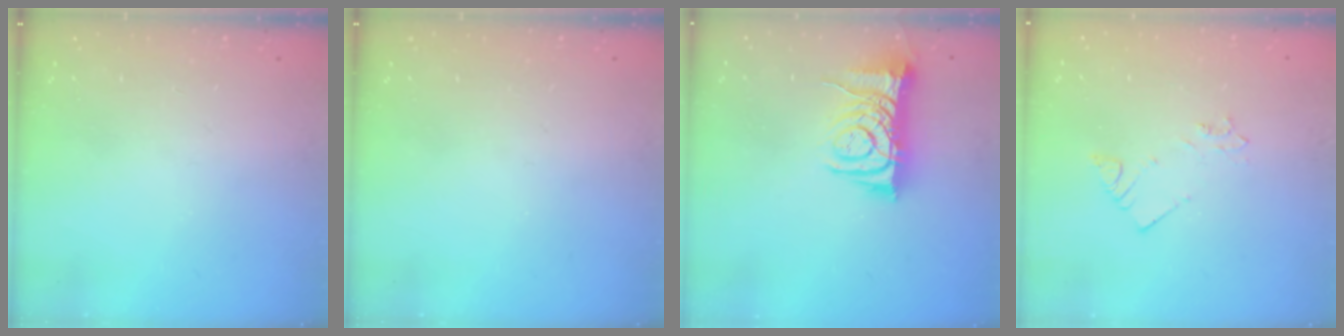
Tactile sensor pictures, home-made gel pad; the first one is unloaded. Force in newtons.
{"total": 0.0}
{"total": 8.8, "press": 8.8, "slide": 0.6}
{"total": 2.7, "press": 2.7, "slide": 0.3}